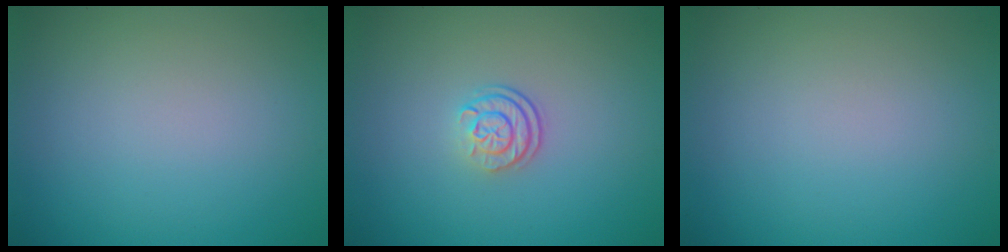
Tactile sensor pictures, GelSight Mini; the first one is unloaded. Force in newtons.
{"total": 2.4, "press": 1.7, "slide": 1.7}
{"total": 0.0}